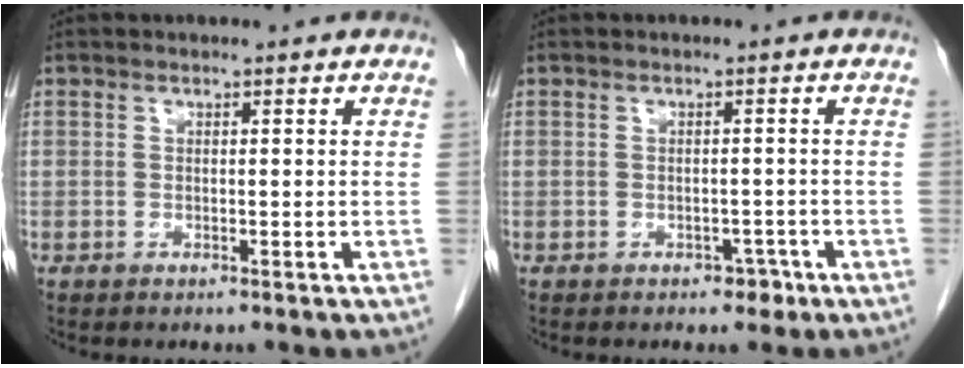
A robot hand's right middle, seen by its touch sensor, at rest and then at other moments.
{"total": 1.9, "force": [-1.1, 1.2, 0.9], "torque": [-0.010, 0.004, -0.011]}